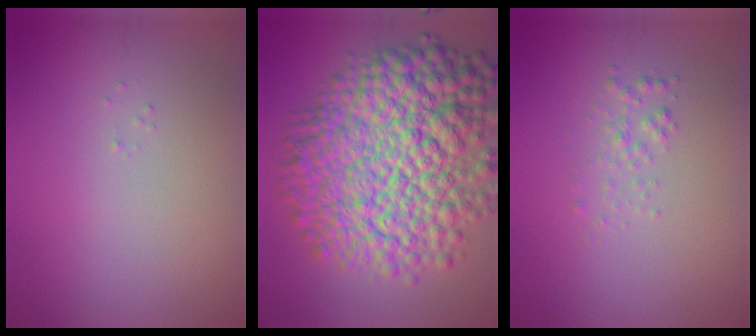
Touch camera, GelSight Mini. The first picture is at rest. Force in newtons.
{"total": 14.0, "press": 14.0, "slide": 0.3}
{"total": 1.3, "press": 1.3, "slide": 0.1}